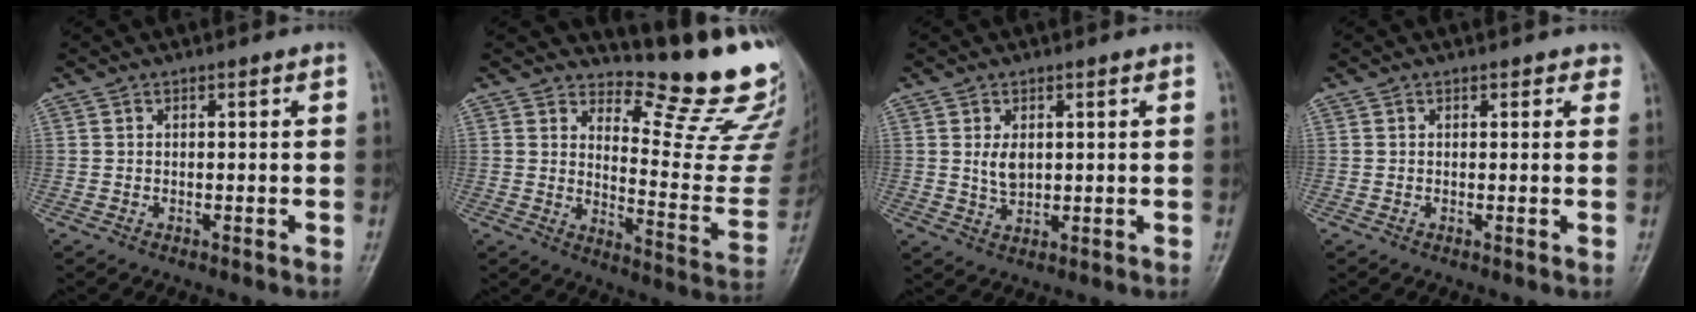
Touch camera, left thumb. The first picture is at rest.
{"total": 16.0, "force": [14.3, 2.2, 6.8], "torque": [-0.058, -0.178, 0.188]}
{"total": 3.5, "force": [0.9, 2.2, 2.6], "torque": [-0.036, -0.011, 0.025]}
{"total": 2.1, "force": [1.6, 1.1, 0.8], "torque": [0.012, -0.001, 0.010]}